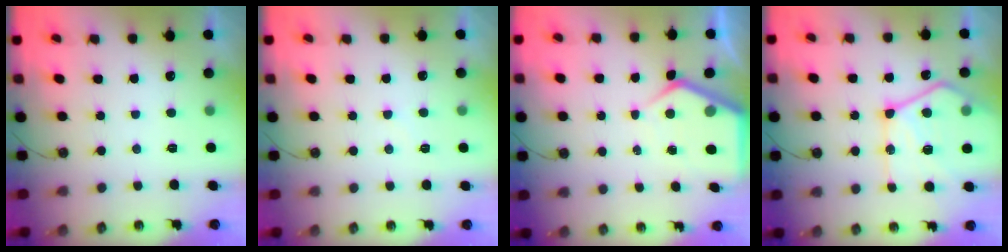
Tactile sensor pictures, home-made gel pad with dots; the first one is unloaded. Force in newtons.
{"total": 3.7, "press": 3.7, "slide": 0.5}
{"total": 6.5, "press": 6.5, "slide": 0.5}
{"total": 17.9, "press": 17.9, "slide": 1.4}